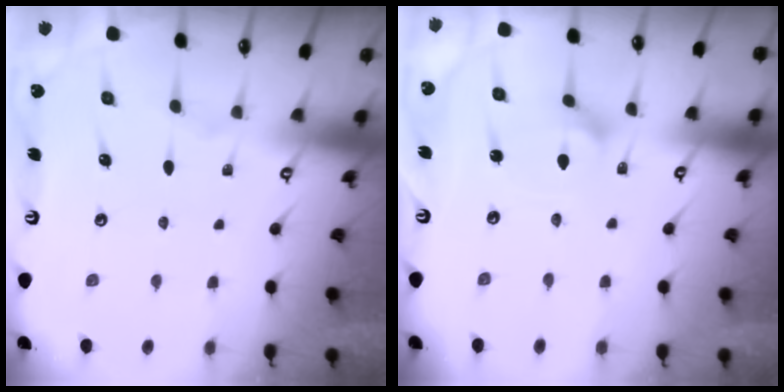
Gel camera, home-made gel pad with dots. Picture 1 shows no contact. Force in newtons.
{"total": 2.3, "press": 2.3, "slide": 0.3}